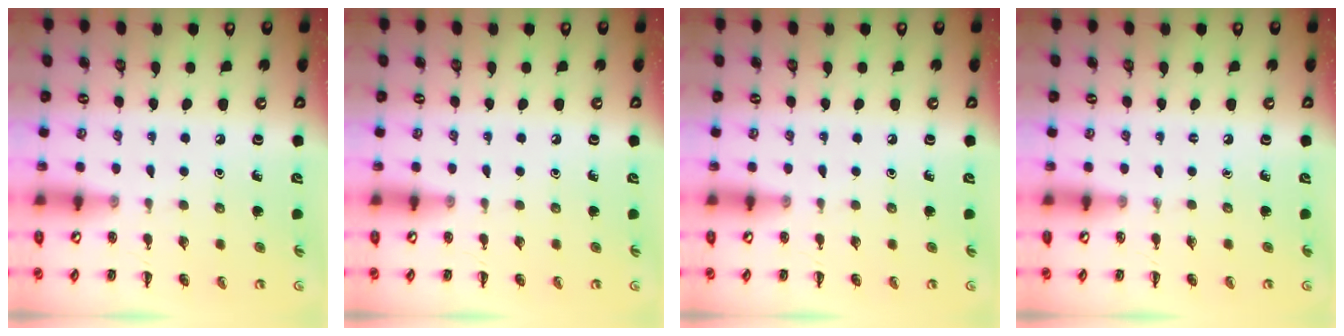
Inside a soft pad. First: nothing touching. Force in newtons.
{"total": 0.0}
{"total": 0.0}
{"total": 0.0}